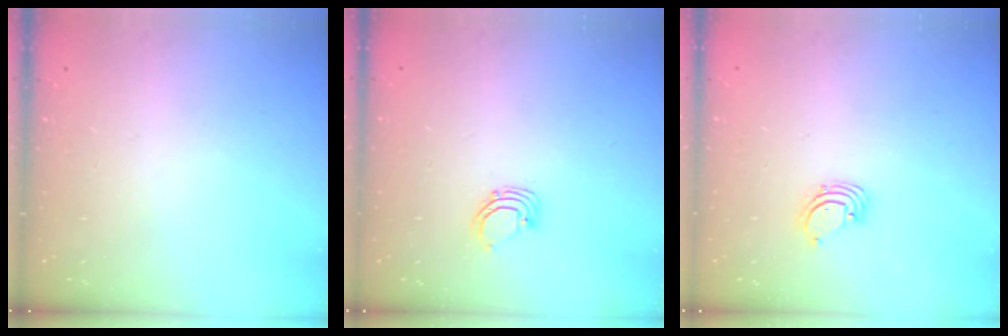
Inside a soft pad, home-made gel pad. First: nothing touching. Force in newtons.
{"total": 2.7, "press": 2.7, "slide": 0.2}
{"total": 1.4, "press": 1.4, "slide": 0.1}